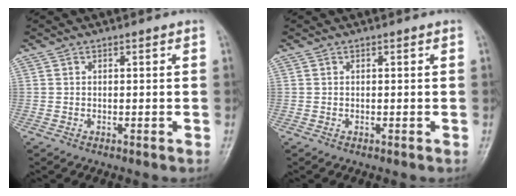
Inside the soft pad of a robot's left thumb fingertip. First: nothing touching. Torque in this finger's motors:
{"motor_torque": [0.00, 0.00, -0.02, -0.03, 0.00]}